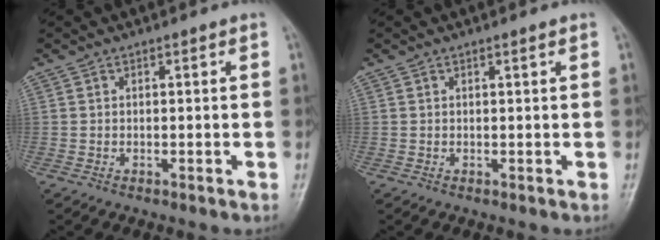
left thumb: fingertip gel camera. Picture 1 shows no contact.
{"total": 0.5, "force": [0.3, 0.0, 0.4], "torque": [-0.010, -0.001, 0.007]}